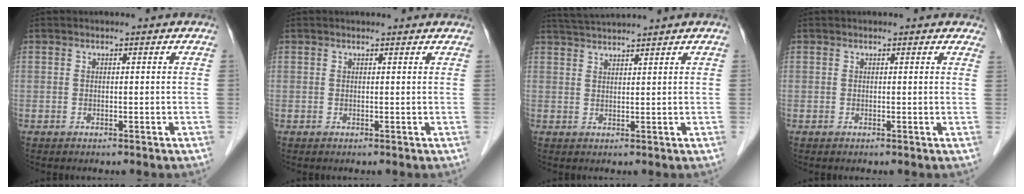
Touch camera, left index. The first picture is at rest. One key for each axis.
{"total": 1.9, "fx": 1.9, "fy": 0.2, "fz": 0.3, "tx": -0.011, "ty": 0.006, "tz": 0.017}
{"total": 4.9, "fx": 4.5, "fy": -1.2, "fz": 1.4, "tx": -0.025, "ty": 0.025, "tz": 0.083}
{"total": 3.1, "fx": 2.7, "fy": 0.9, "fz": 1.0, "tx": -0.003, "ty": 0.004, "tz": 0.014}